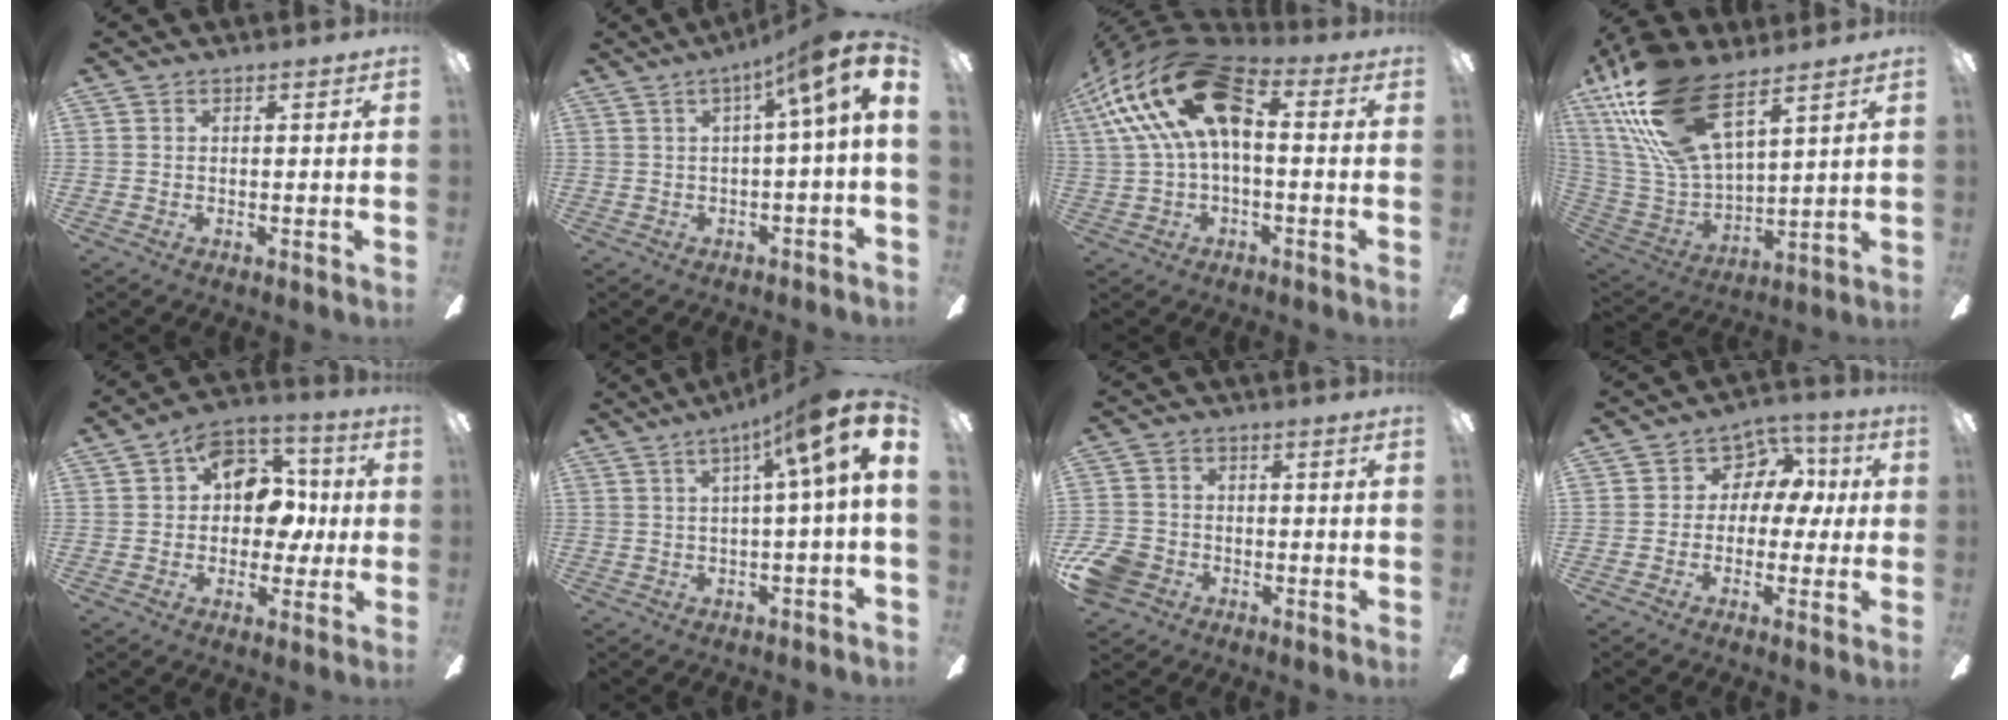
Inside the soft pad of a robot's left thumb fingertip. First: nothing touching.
{"total": 10.0, "force": [3.9, 1.1, 9.2], "torque": [-0.143, -0.022, 0.060]}
{"total": 22.7, "force": [5.7, 12.1, 18.4], "torque": [-0.356, -0.001, 0.103]}
{"total": 24.0, "force": [15.0, 9.9, 15.9], "torque": [-0.348, -0.073, 0.268]}
{"total": 13.8, "force": [3.1, 10.3, 8.6], "torque": [-0.110, 0.006, 0.057]}
{"total": 12.3, "force": [5.0, 1.8, 11.0], "torque": [-0.169, -0.025, 0.073]}
{"total": 8.4, "force": [-4.1, 6.4, 3.4], "torque": [-0.088, 0.035, -0.078]}
{"total": 7.3, "force": [1.1, 6.6, 3.1], "torque": [-0.035, -0.001, 0.019]}